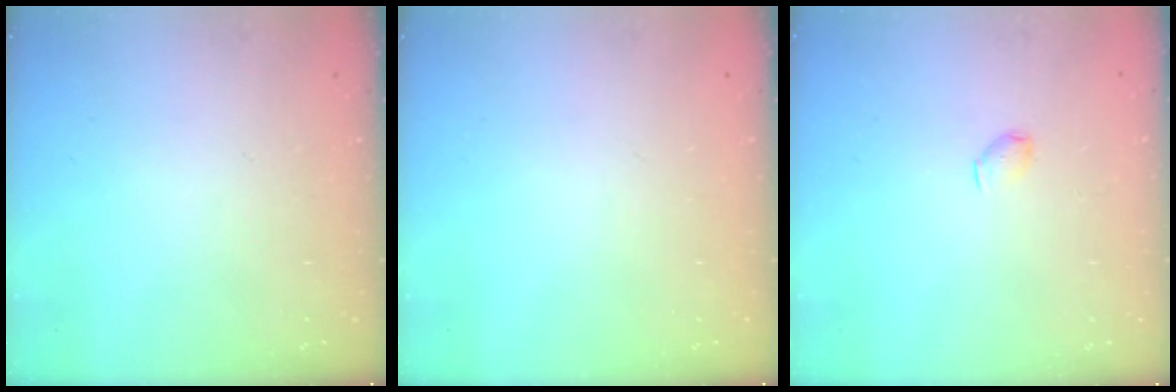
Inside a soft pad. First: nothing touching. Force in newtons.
{"total": 0.0}
{"total": 2.9, "press": 2.9, "slide": 0.5}